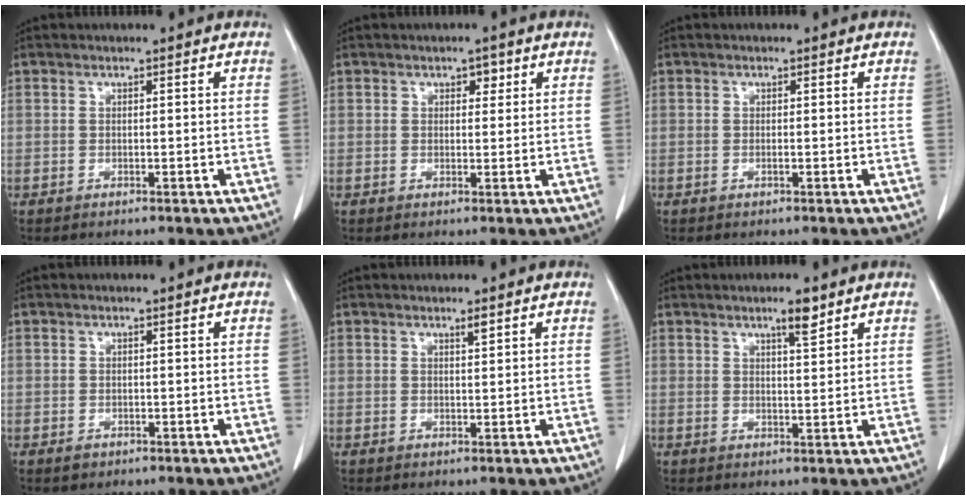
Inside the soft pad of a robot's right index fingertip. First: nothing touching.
{"total": 2.5, "force": [1.1, 1.6, 1.5], "torque": [-0.029, 0.011, 0.020]}
{"total": 0.7, "force": [-0.2, 0.3, 0.7], "torque": [-0.017, -0.001, -0.001]}
{"total": 1.4, "force": [-0.5, 1.2, 0.6], "torque": [-0.008, 0.002, 0.000]}
{"total": 1.4, "force": [1.0, 0.3, 0.9], "torque": [-0.020, -0.001, 0.019]}
{"total": 4.0, "force": [2.7, 0.7, 2.8], "torque": [-0.049, -0.001, 0.045]}